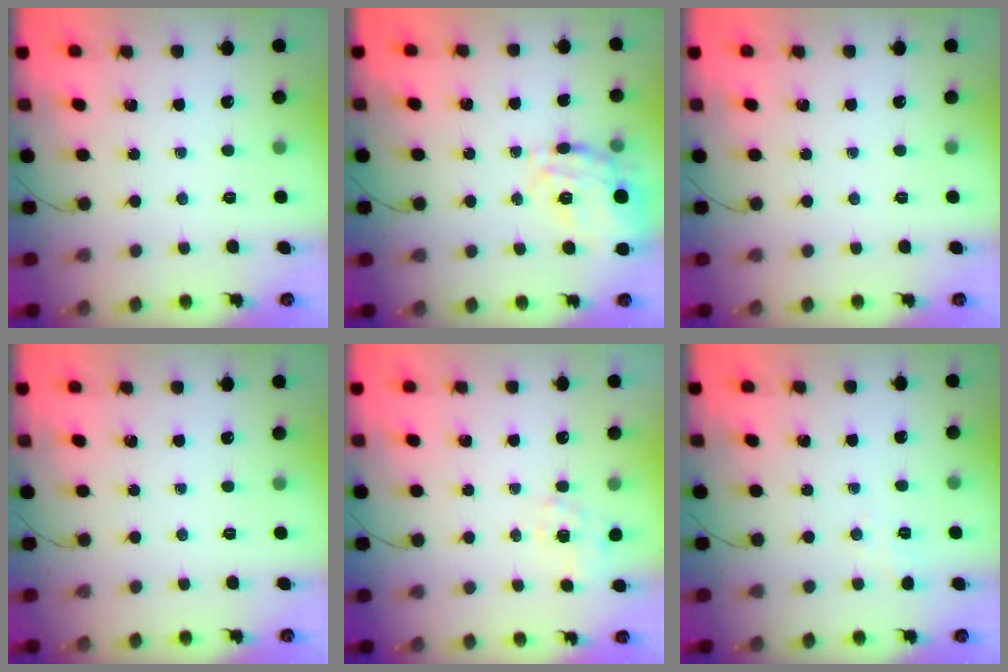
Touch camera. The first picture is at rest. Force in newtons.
{"total": 20.4, "press": 20.3, "slide": 1.2}
{"total": 0.0}
{"total": 0.0}
{"total": 1.5, "press": 1.1, "slide": 1.0}
{"total": 1.7, "press": 1.0, "slide": 1.3}